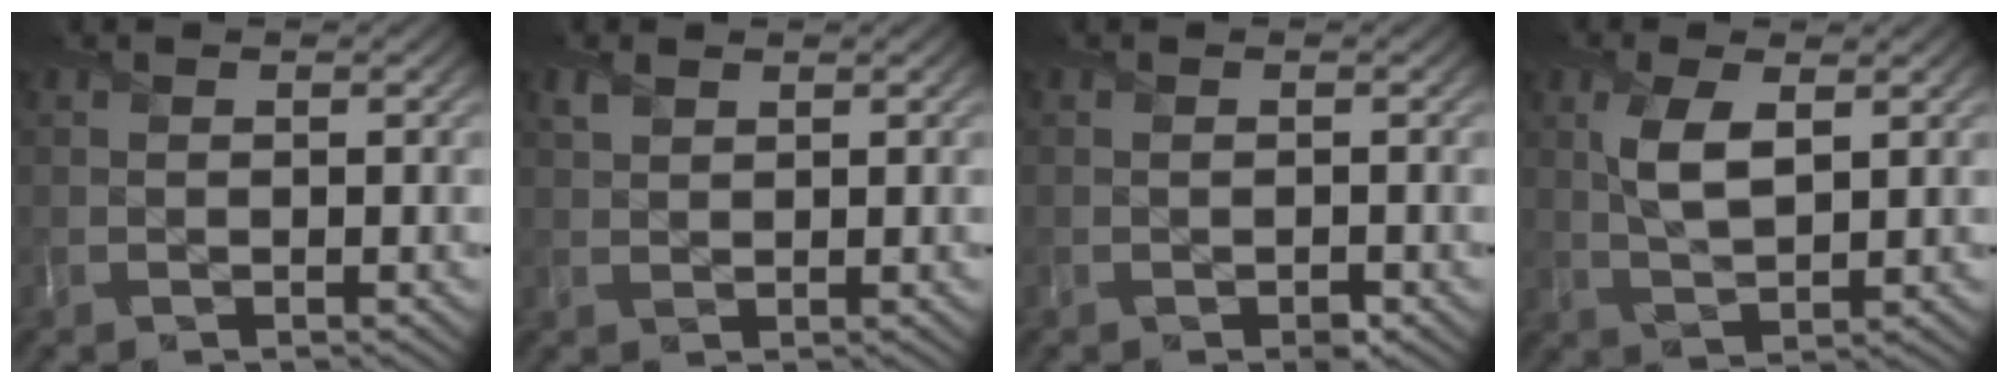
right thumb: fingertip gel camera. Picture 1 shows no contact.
{"total": 1.3, "force": [1.0, 0.7, 0.5], "torque": [-0.017, 0.002, 0.022]}
{"total": 0.7, "force": [-0.6, 0.3, 0.4], "torque": [-0.004, -0.005, -0.009]}
{"total": 4.7, "force": [1.5, 2.0, 4.0], "torque": [-0.093, -0.001, 0.033]}